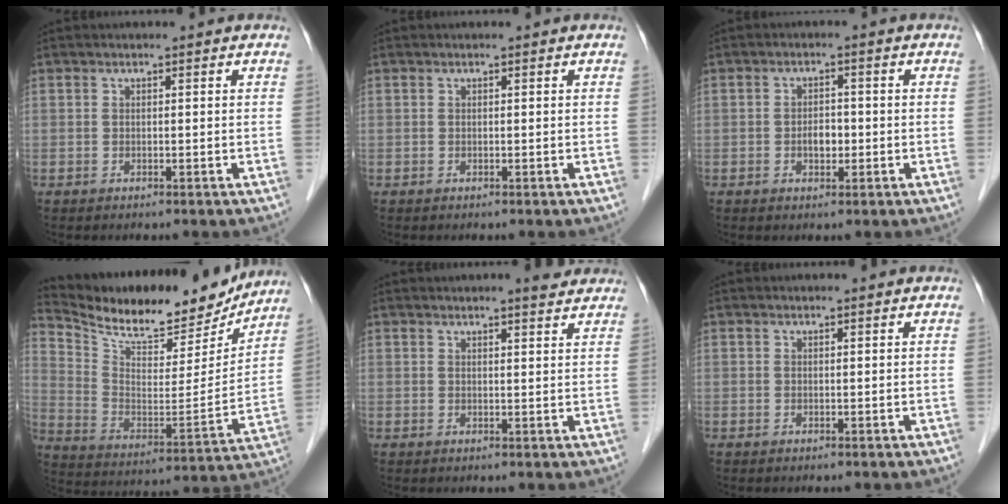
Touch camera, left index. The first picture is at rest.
{"total": 0.0}
{"total": 2.5, "force": [-0.7, 1.6, 1.9], "torque": [-0.030, 0.006, -0.011]}
{"total": 21.3, "force": [19.1, 5.7, 7.4], "torque": [-0.140, -0.016, 0.295]}
{"total": 4.2, "force": [3.8, 0.5, 1.6], "torque": [-0.023, 0.006, 0.041]}
{"total": 0.5, "force": [0.5, 0.0, 0.0], "torque": [-0.005, 0.009, 0.010]}